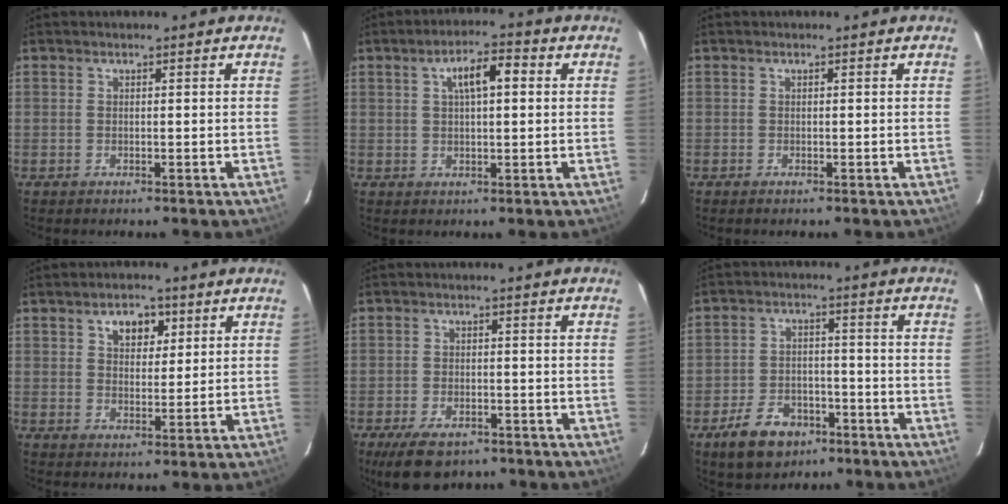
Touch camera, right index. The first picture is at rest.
{"total": 6.2, "force": [1.7, 2.2, 5.5], "torque": [-0.092, 0.016, 0.031]}
{"total": 0.0}
{"total": 5.4, "force": [2.5, 3.5, 3.2], "torque": [-0.048, 0.012, 0.042]}
{"total": 9.0, "force": [-6.3, 4.2, 4.7], "torque": [-0.111, -0.010, -0.102]}
{"total": 9.9, "force": [-6.1, 6.4, 4.5], "torque": [-0.114, 0.015, -0.089]}